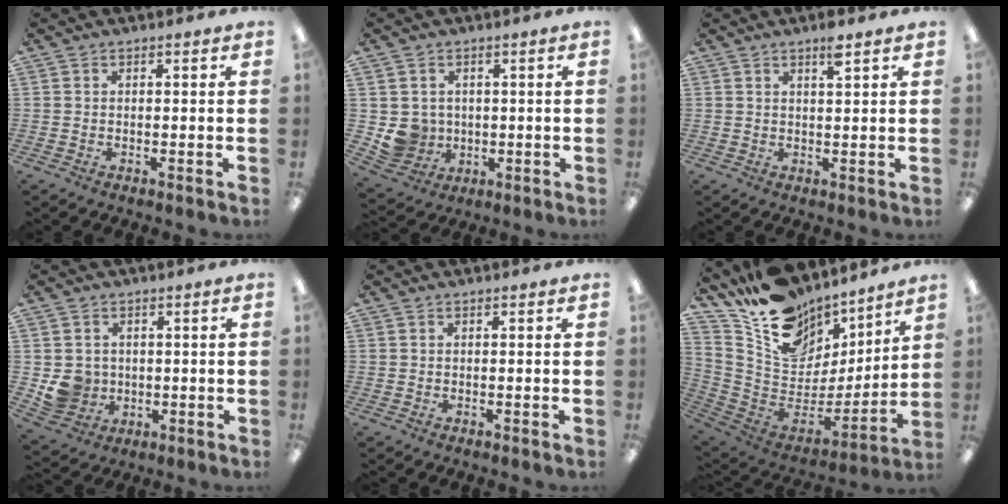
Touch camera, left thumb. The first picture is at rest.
{"total": 6.6, "force": [0.7, 6.5, 1.1], "torque": [-0.045, 0.000, 0.024]}
{"total": 3.3, "force": [2.4, 0.5, 2.3], "torque": [-0.037, -0.005, 0.037]}
{"total": 6.6, "force": [0.3, 6.4, 1.6], "torque": [-0.041, 0.006, 0.014]}
{"total": 0.0}
{"total": 16.4, "force": [12.4, 9.3, 5.4], "torque": [-0.110, -0.112, 0.232]}